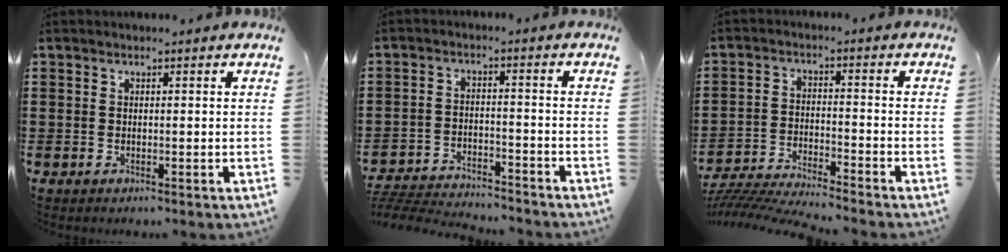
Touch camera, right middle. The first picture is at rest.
{"total": 4.8, "force": [-4.7, 0.4, 0.6], "torque": [-0.026, 0.000, -0.103]}
{"total": 5.5, "force": [-5.3, 0.1, 1.2], "torque": [-0.040, -0.009, -0.112]}